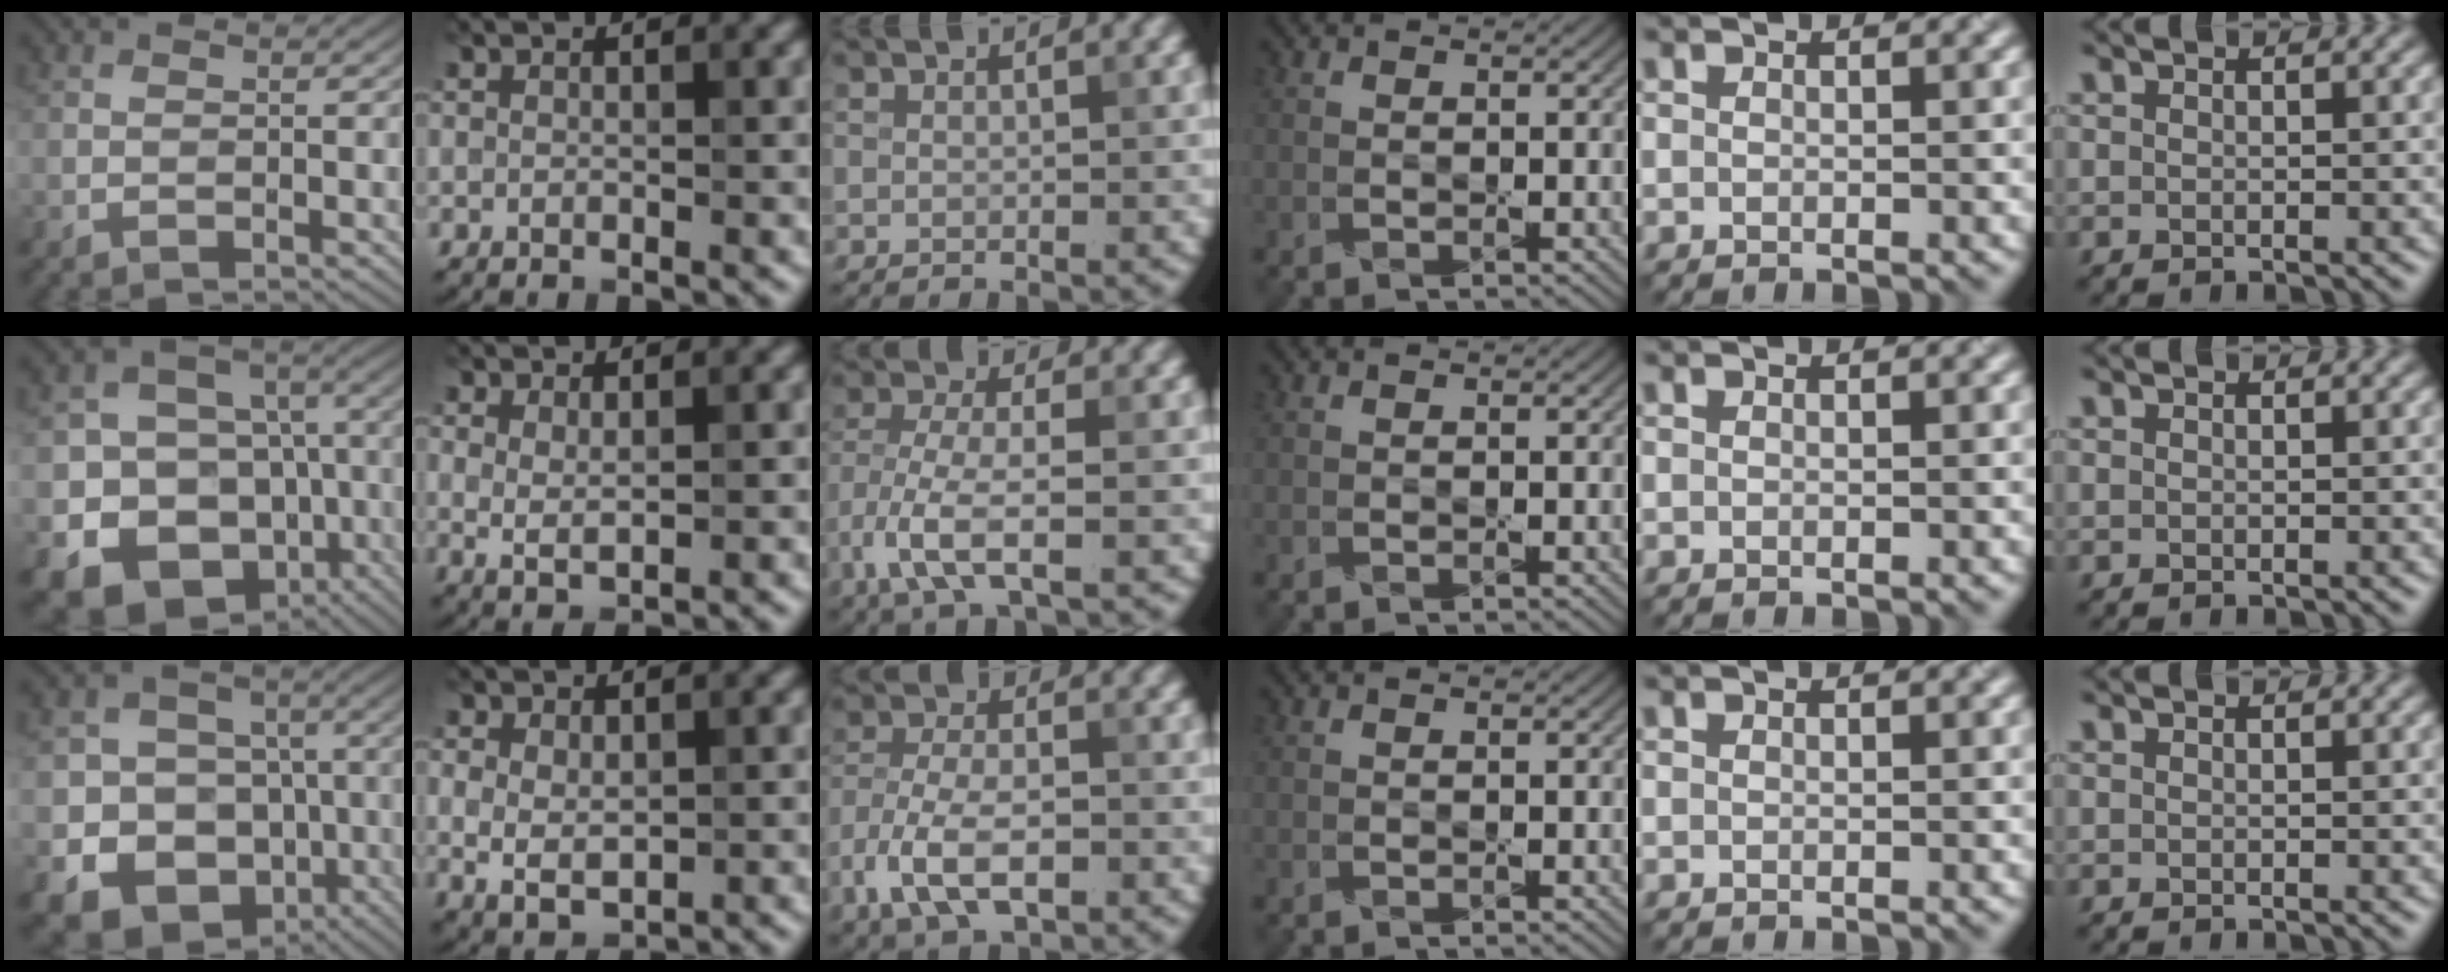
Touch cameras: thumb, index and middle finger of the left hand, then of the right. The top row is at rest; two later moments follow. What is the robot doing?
{"motion": "wipe", "object": "laptop"}